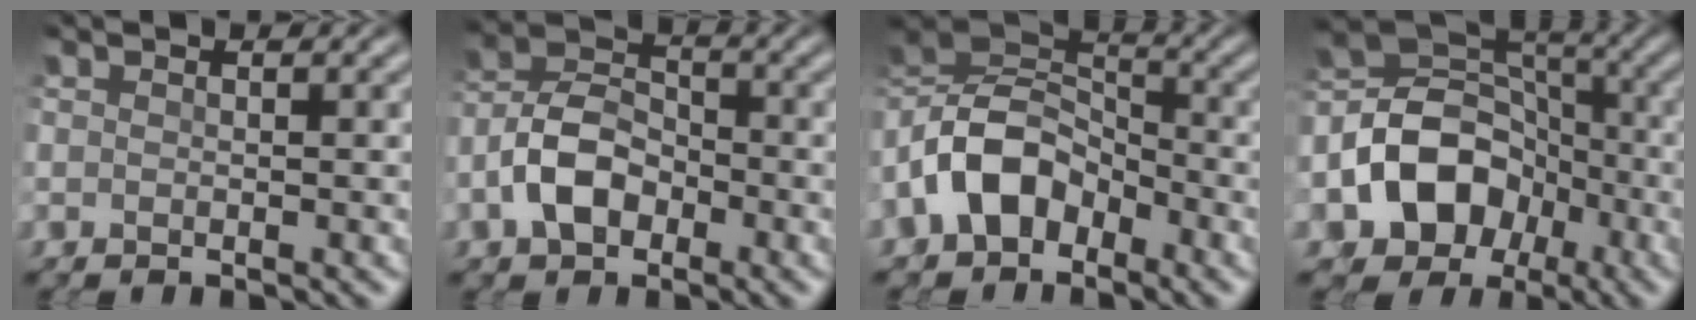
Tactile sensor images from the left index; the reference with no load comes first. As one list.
[{"total": 5.1, "force": [-2.2, 3.2, 3.3], "torque": [-0.072, 0.011, -0.045]}, {"total": 8.3, "force": [-3.6, 5.5, 5.1], "torque": [-0.097, 0.012, -0.085]}, {"total": 9.3, "force": [-3.3, 7.1, 5.0], "torque": [-0.090, 0.007, -0.063]}]